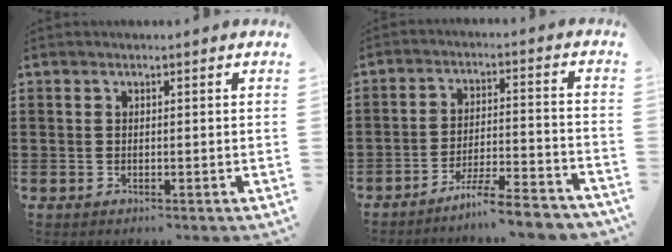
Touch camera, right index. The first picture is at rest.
{"total": 6.8, "force": [-6.1, -0.1, 3.0], "torque": [-0.051, -0.001, -0.116]}